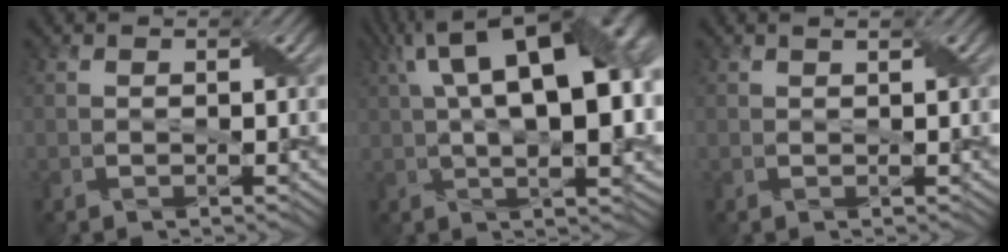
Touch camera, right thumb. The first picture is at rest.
{"total": 18.7, "force": [4.3, 8.0, 16.3], "torque": [-0.244, 0.058, 0.049]}
{"total": 0.5, "force": [0.4, -0.1, 0.4], "torque": [-0.013, 0.000, 0.008]}